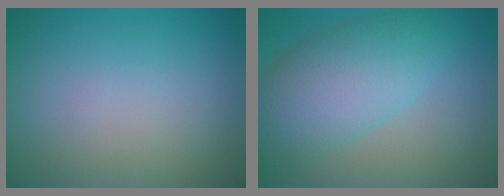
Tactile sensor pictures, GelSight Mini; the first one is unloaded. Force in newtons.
{"total": 7.0, "press": 7.0, "slide": 0.2}